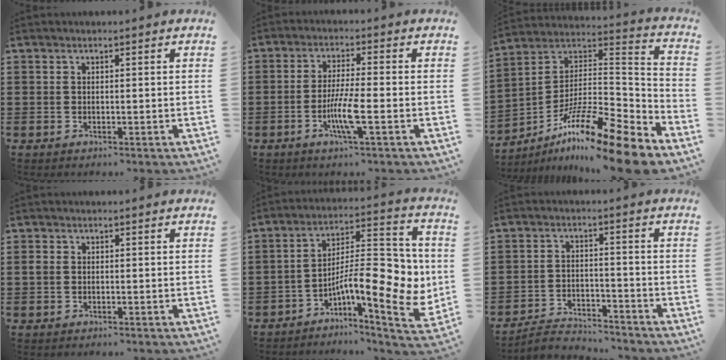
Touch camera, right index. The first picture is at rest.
{"total": 6.6, "force": [-2.2, 0.6, 6.2], "torque": [-0.122, -0.015, -0.043]}
{"total": 15.9, "force": [-11.8, 1.7, 10.6], "torque": [-0.174, 0.034, -0.212]}
{"total": 1.1, "force": [0.0, 0.9, 0.6], "torque": [-0.013, 0.007, -0.002]}
{"total": 13.5, "force": [-2.4, 4.8, 12.4], "torque": [-0.186, -0.018, -0.042]}
{"total": 3.6, "force": [-3.5, 0.6, 0.4], "torque": [-0.013, 0.008, -0.074]}